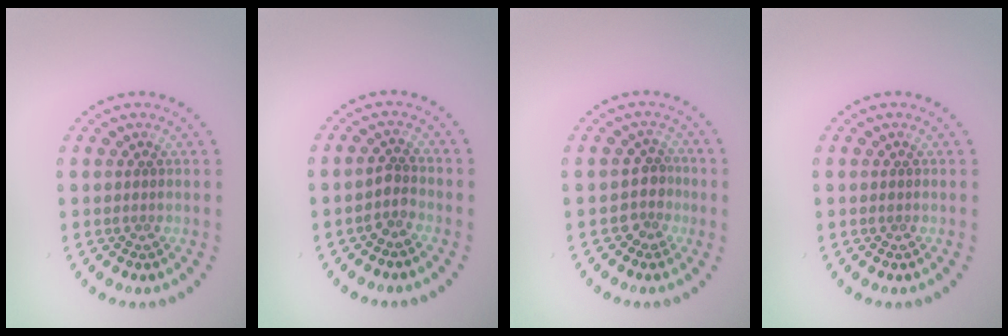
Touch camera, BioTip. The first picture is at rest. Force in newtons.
{"total": 1.5, "press": 1.2, "slide": 1.0}
{"total": 2.3, "press": 1.7, "slide": 1.5}
{"total": 0.0}